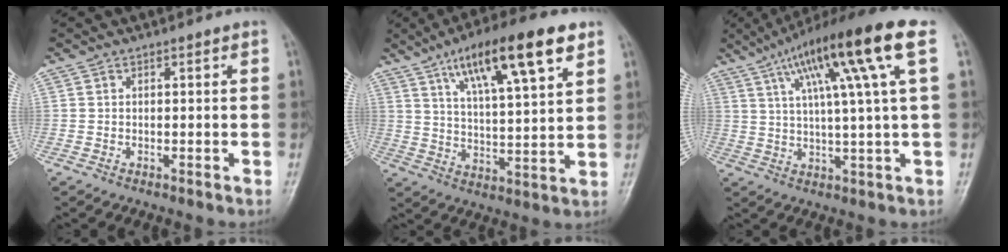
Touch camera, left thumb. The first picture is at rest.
{"total": 17.8, "force": [9.6, 4.6, 14.3], "torque": [-0.214, -0.024, 0.158]}
{"total": 17.1, "force": [7.1, 1.0, 15.5], "torque": [-0.256, 0.008, 0.113]}